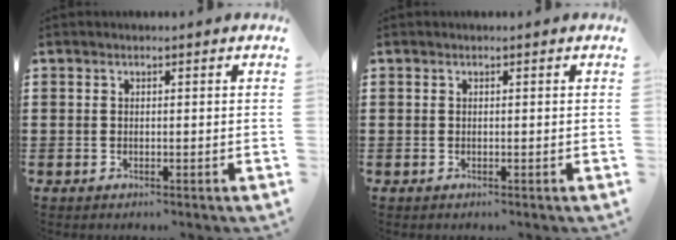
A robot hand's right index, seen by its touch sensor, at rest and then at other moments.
{"total": 0.0}